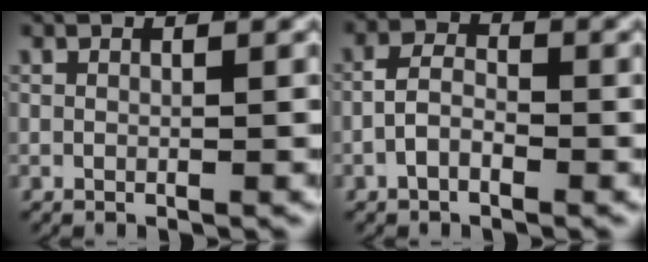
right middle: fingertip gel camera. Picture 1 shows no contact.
{"total": 2.3, "force": [-1.1, 1.3, 1.5], "torque": [-0.020, -0.002, -0.024]}